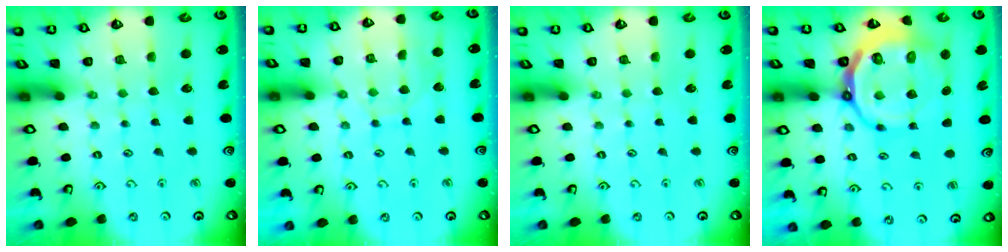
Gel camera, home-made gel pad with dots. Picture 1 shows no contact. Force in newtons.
{"total": 7.1, "press": 7.1, "slide": 0.5}
{"total": 0.0}
{"total": 14.3, "press": 13.9, "slide": 3.3}